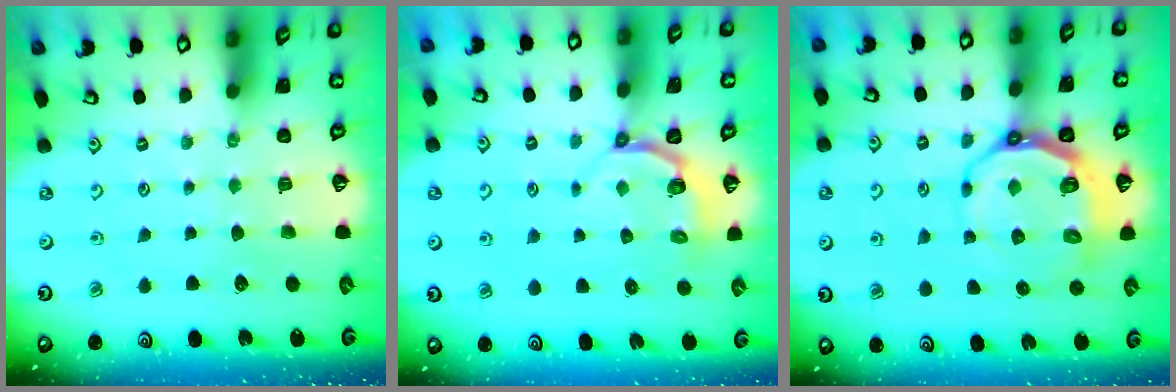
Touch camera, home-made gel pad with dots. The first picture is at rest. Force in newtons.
{"total": 3.8, "press": 2.9, "slide": 2.4}
{"total": 8.7, "press": 7.9, "slide": 3.8}